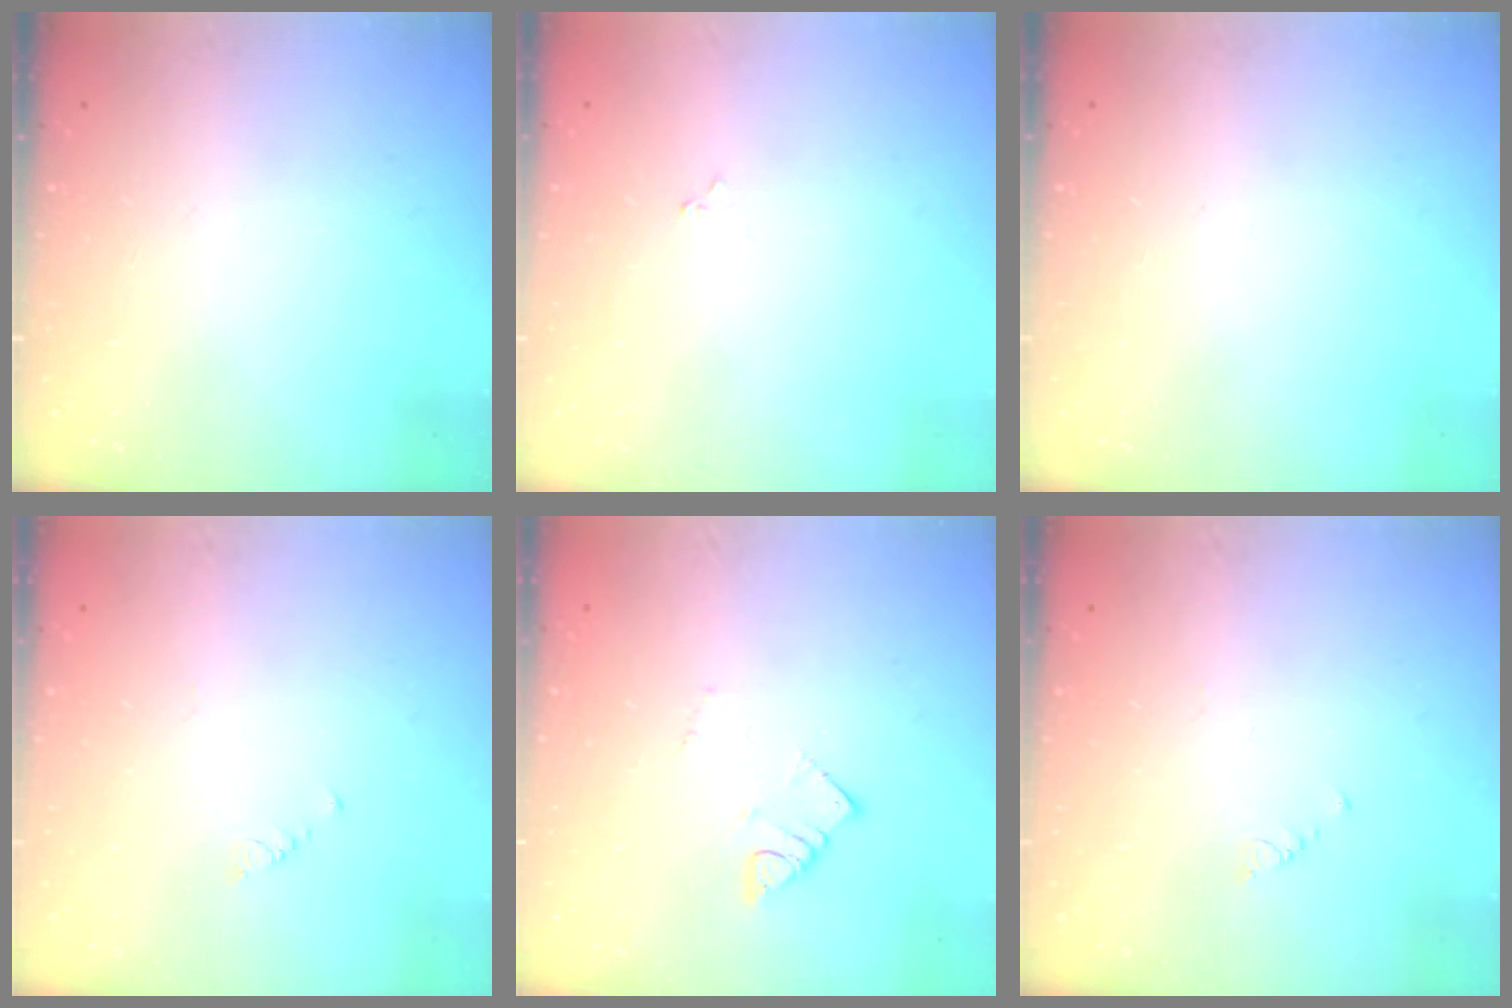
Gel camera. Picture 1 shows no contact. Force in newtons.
{"total": 1.9, "press": 1.9, "slide": 0.3}
{"total": 0.0}
{"total": 0.7, "press": 0.6, "slide": 0.2}
{"total": 2.6, "press": 2.6, "slide": 0.1}
{"total": 0.7, "press": 0.6, "slide": 0.2}